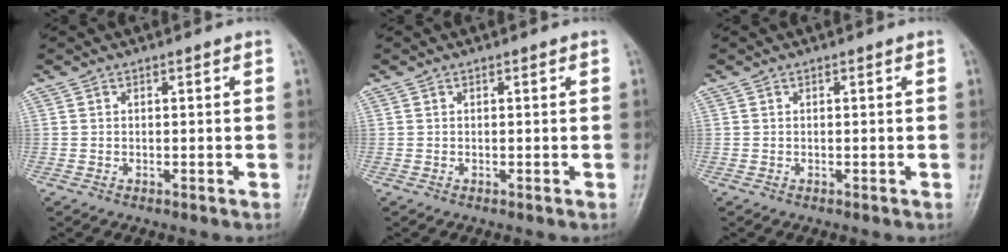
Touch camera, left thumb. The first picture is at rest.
{"total": 0.0}
{"total": 0.0}